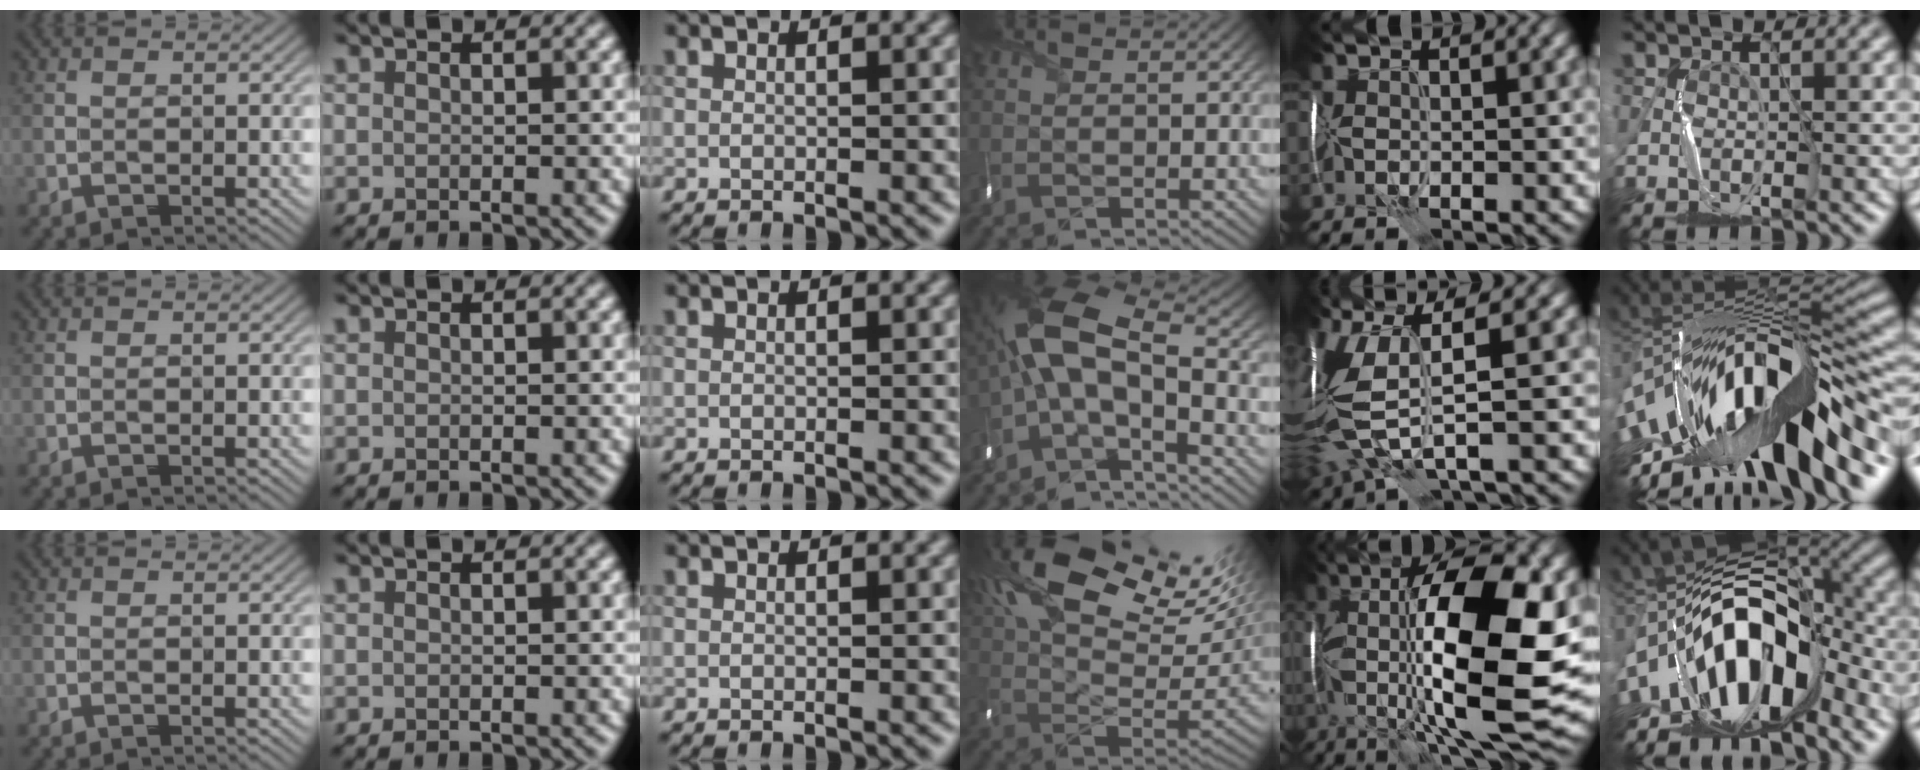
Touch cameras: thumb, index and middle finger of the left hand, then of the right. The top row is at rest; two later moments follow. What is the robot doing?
{"motion": "wrap", "object": "ribbon"}